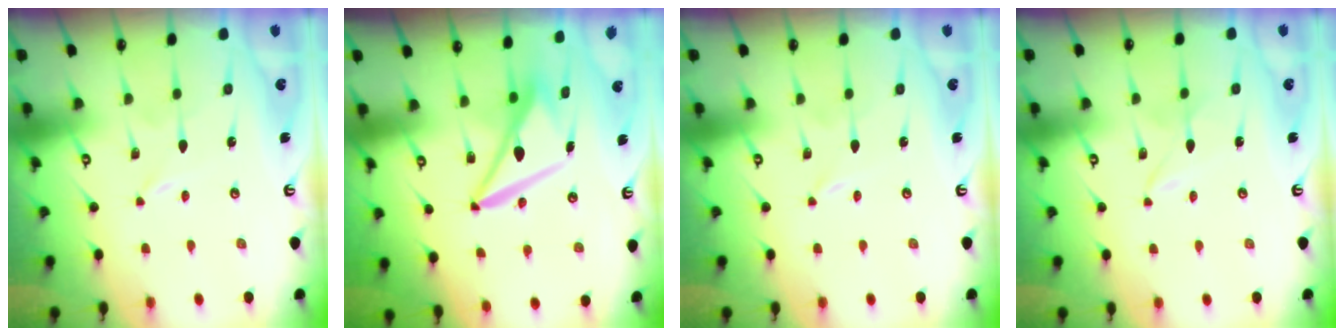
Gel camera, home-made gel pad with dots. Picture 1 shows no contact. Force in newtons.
{"total": 9.7, "press": 9.6, "slide": 1.6}
{"total": 0.0}
{"total": 1.7, "press": 1.7, "slide": 0.2}